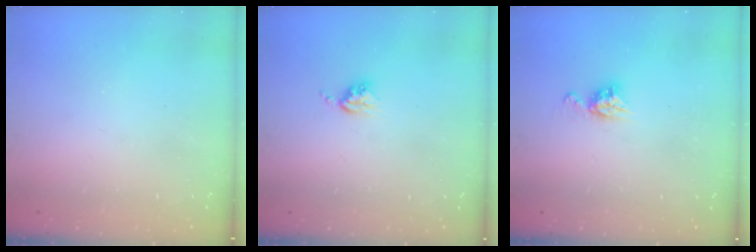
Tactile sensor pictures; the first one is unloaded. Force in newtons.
{"total": 3.9, "press": 3.9, "slide": 0.5}
{"total": 6.0, "press": 6.0, "slide": 0.4}